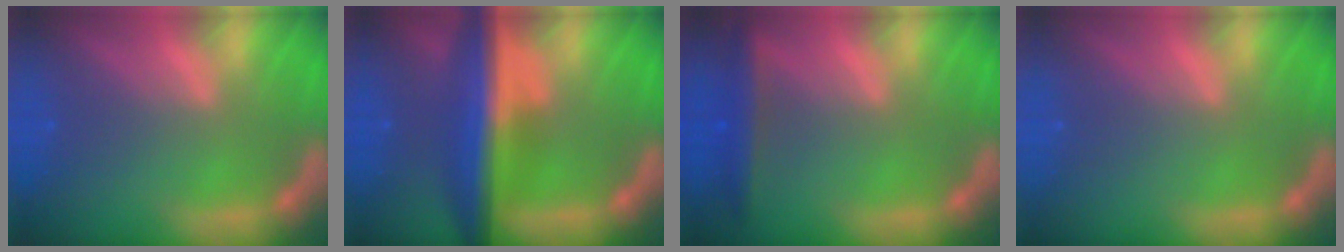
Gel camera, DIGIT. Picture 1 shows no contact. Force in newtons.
{"total": 10.0}
{"total": 3.5}
{"total": 0.0}